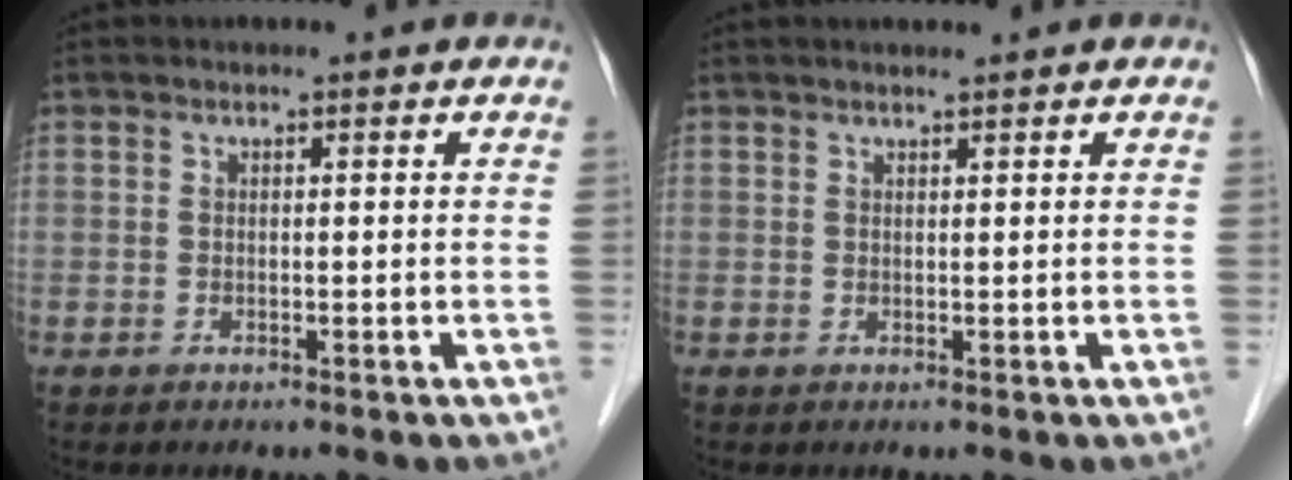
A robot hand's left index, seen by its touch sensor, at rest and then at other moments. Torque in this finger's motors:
{"motor_torque": [0.15, -0.14, 0.04, 0.01]}